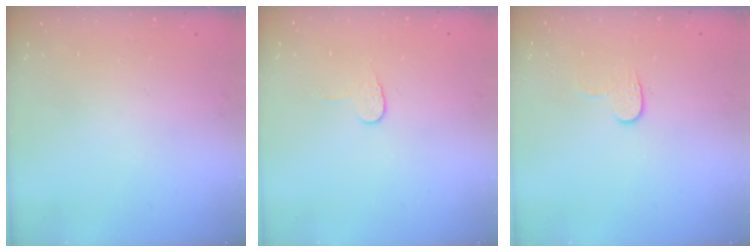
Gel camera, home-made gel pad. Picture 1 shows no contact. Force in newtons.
{"total": 5.3, "press": 5.3, "slide": 0.5}
{"total": 3.7, "press": 3.6, "slide": 0.4}